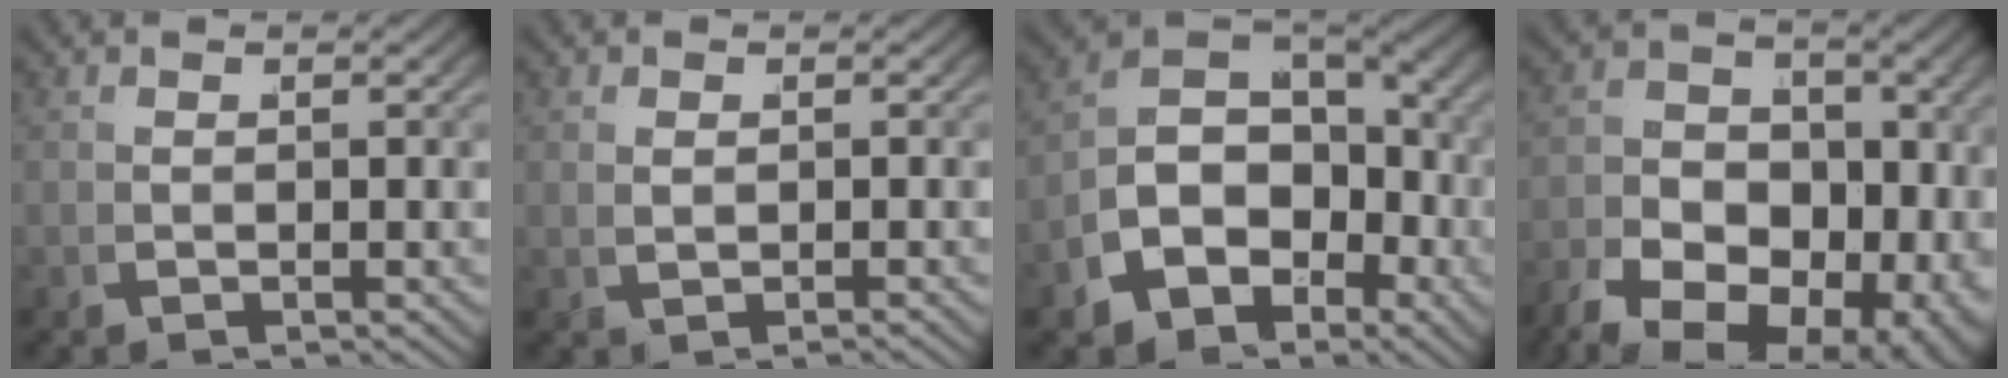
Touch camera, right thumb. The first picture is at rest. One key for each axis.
{"total": 0.5, "fx": 0.2, "fy": 0.1, "fz": 0.4, "tx": -0.016, "ty": 0.000, "tz": 0.010}
{"total": 10.3, "fx": -1.1, "fy": 7.9, "fz": 6.4, "tx": -0.137, "ty": -0.023, "tz": -0.013}
{"total": 13.4, "fx": -4.1, "fy": 9.7, "fz": 8.3, "tx": -0.149, "ty": -0.068, "tz": -0.039}